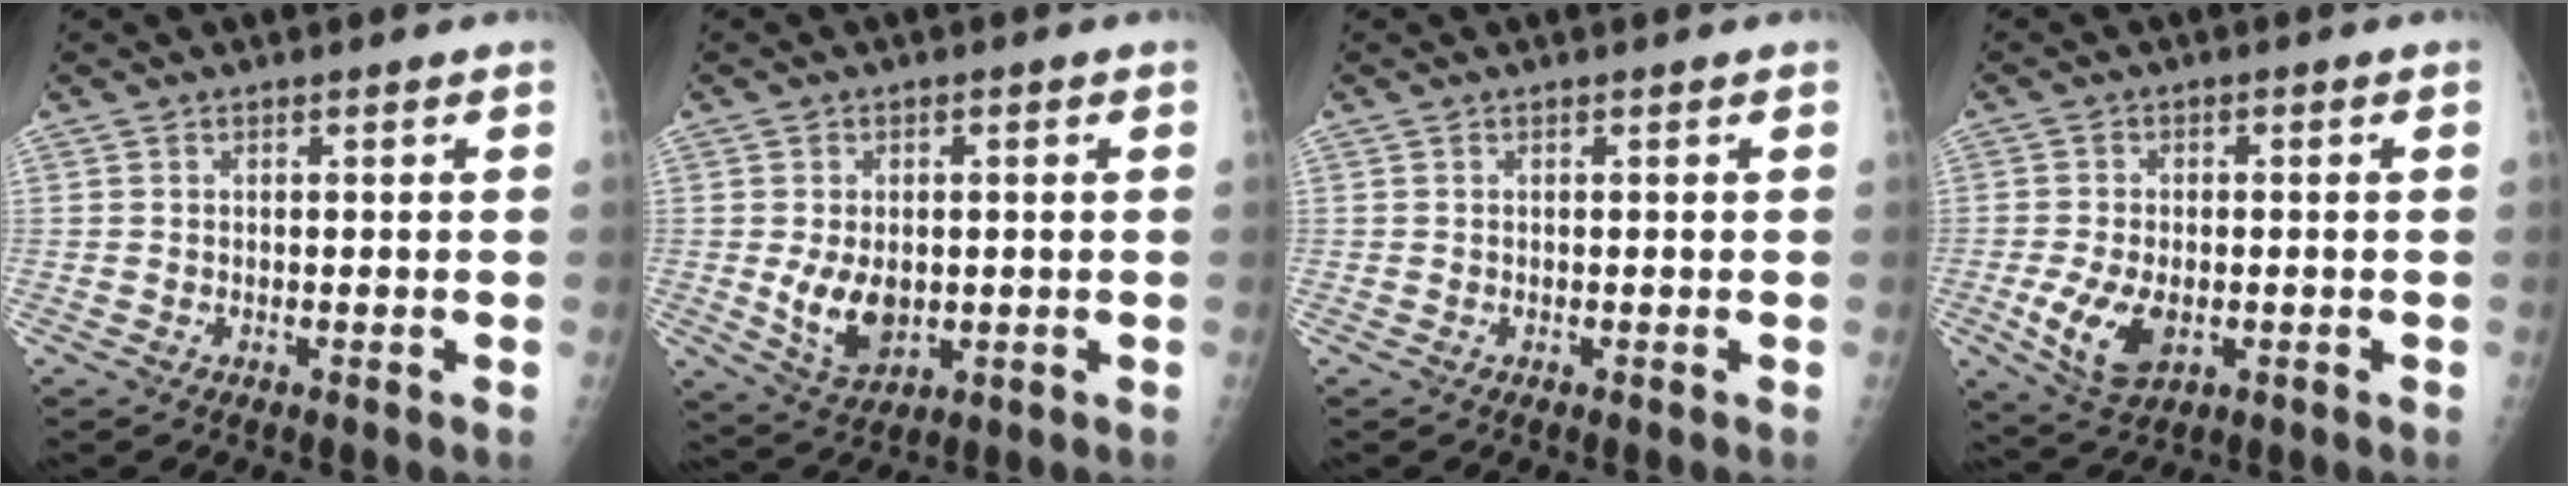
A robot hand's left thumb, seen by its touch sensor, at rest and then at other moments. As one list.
[{"total": 7.8, "force": [-0.6, 5.3, 5.8], "torque": [-0.081, -0.011, 0.003]}, {"total": 0.0}, {"total": 8.8, "force": [-2.3, 5.1, 6.7], "torque": [-0.129, -0.003, -0.033]}]